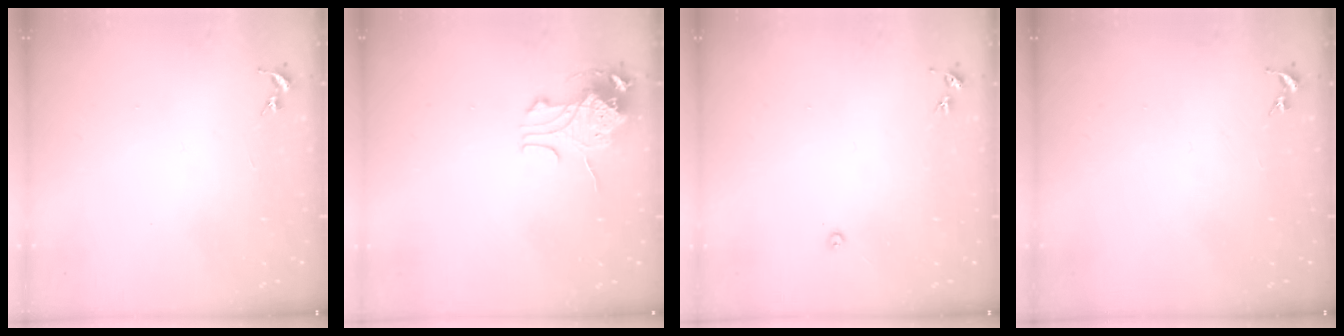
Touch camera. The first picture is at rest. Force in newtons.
{"total": 10.6, "press": 10.6, "slide": 0.9}
{"total": 3.0, "press": 3.0, "slide": 0.4}
{"total": 0.0}